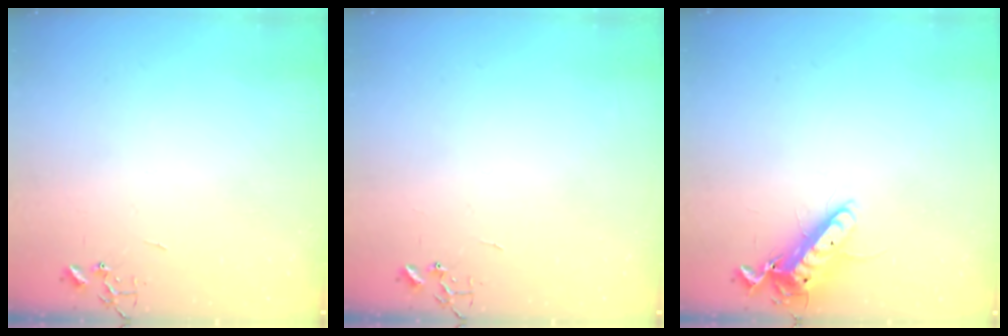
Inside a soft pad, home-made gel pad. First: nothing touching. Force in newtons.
{"total": 0.0}
{"total": 12.5, "press": 12.4, "slide": 1.6}